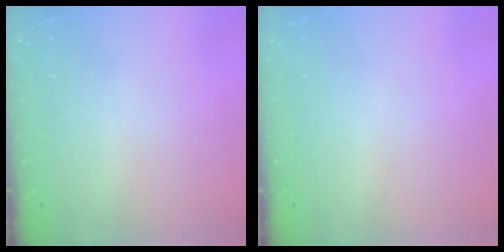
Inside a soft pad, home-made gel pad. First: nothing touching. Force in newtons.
{"total": 0.0}